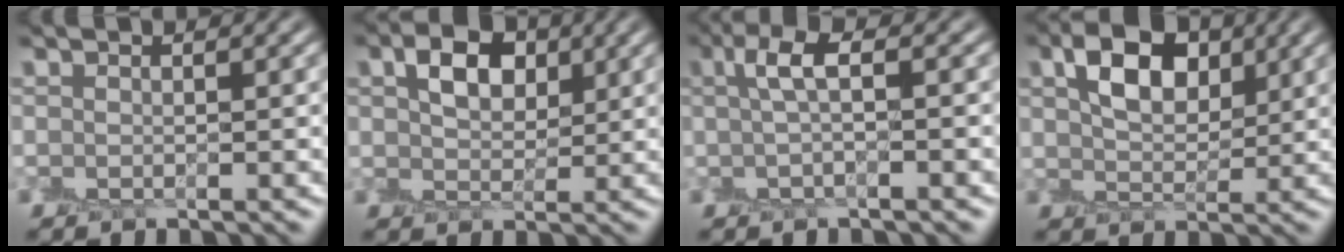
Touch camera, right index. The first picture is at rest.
{"total": 3.3, "force": [1.6, 2.1, 2.0], "torque": [-0.040, 0.008, 0.023]}
{"total": 2.3, "force": [0.6, 0.2, 2.2], "torque": [-0.043, 0.010, 0.007]}
{"total": 4.6, "force": [2.2, 2.7, 3.0], "torque": [-0.055, 0.009, 0.035]}